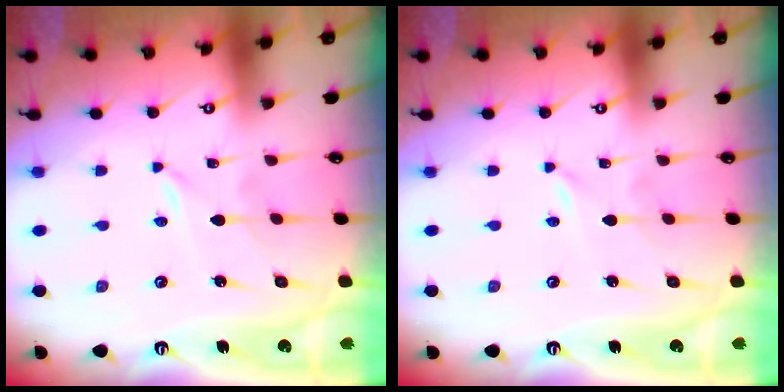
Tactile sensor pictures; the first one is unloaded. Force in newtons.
{"total": 0.0}